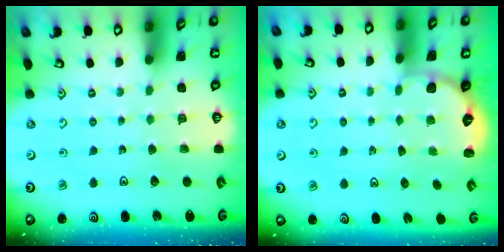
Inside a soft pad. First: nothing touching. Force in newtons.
{"total": 2.9, "press": 2.6, "slide": 1.2}